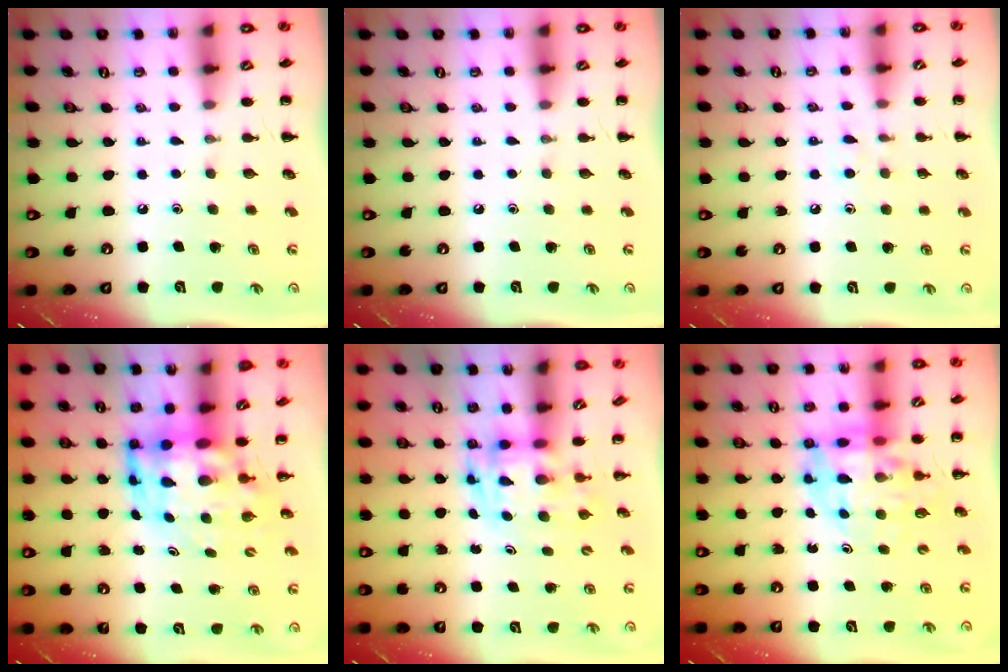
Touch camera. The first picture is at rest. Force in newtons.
{"total": 0.0}
{"total": 4.2, "press": 3.7, "slide": 1.9}
{"total": 7.2, "press": 7.0, "slide": 1.6}
{"total": 3.4, "press": 3.3, "slide": 0.6}
{"total": 12.1, "press": 11.4, "slide": 3.8}